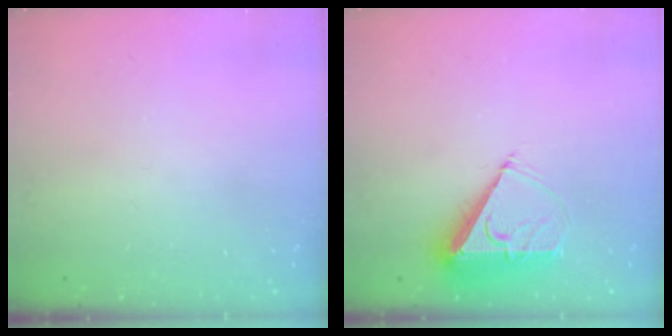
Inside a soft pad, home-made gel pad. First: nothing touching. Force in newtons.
{"total": 7.6, "press": 7.6, "slide": 0.2}